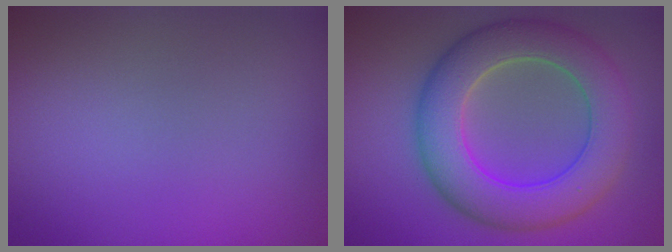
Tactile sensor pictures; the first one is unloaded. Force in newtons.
{"total": 8.4, "press": 8.4, "slide": 0.6}